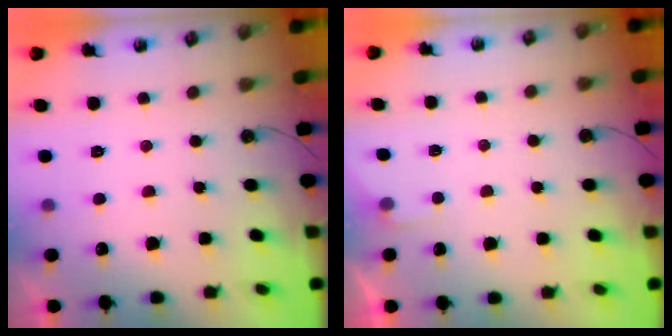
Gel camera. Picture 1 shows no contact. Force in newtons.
{"total": 3.3, "press": 3.2, "slide": 0.5}